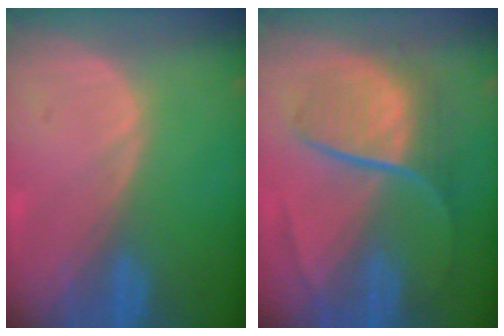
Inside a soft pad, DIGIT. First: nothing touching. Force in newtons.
{"total": 9.3, "press": 7.8, "slide": 5.2}